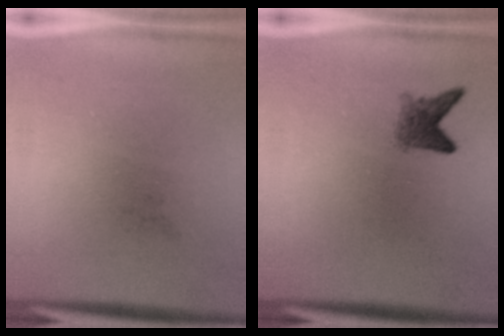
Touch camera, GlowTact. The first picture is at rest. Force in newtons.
{"total": 2.6}